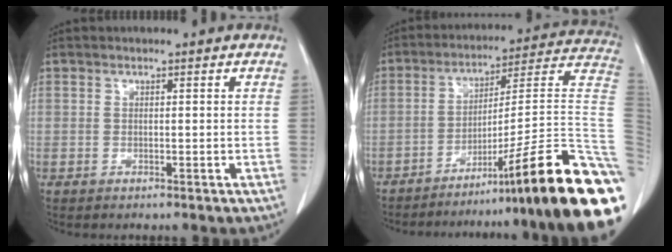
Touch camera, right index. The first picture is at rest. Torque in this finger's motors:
{"motor_torque": [2.14, 0.00, 0.56, 0.10]}